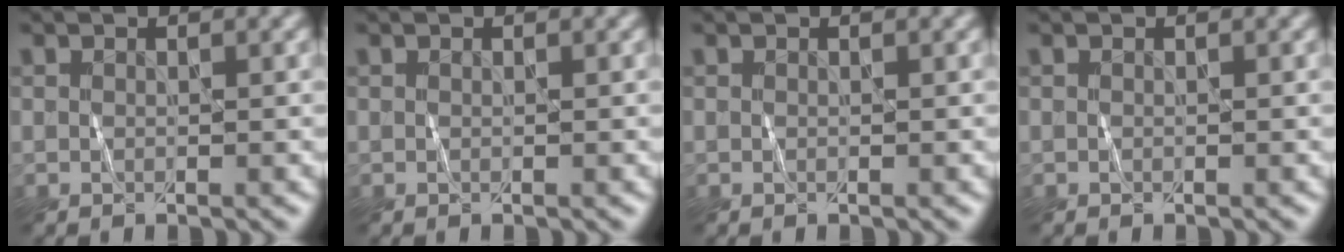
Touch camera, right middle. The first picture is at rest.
{"total": 0.0}
{"total": 0.0}
{"total": 0.0}